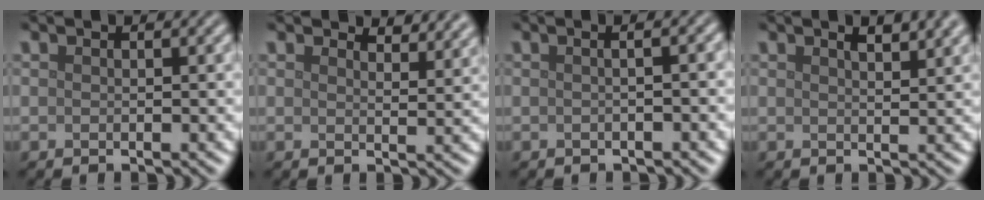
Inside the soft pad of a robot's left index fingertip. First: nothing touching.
{"total": 3.3, "force": [3.1, 0.5, 0.8], "torque": [-0.019, -0.001, 0.039]}
{"total": 3.6, "force": [0.5, 1.8, 3.0], "torque": [-0.012, 0.014, -0.024]}
{"total": 3.1, "force": [2.1, 0.9, 2.1], "torque": [-0.017, 0.012, 0.019]}